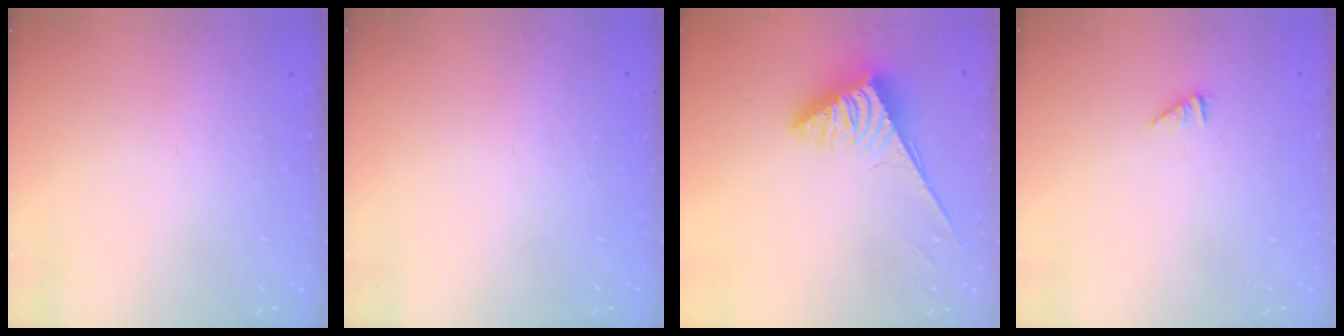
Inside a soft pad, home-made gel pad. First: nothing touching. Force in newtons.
{"total": 0.0}
{"total": 3.8, "press": 3.7, "slide": 0.6}
{"total": 1.2, "press": 1.1, "slide": 0.2}